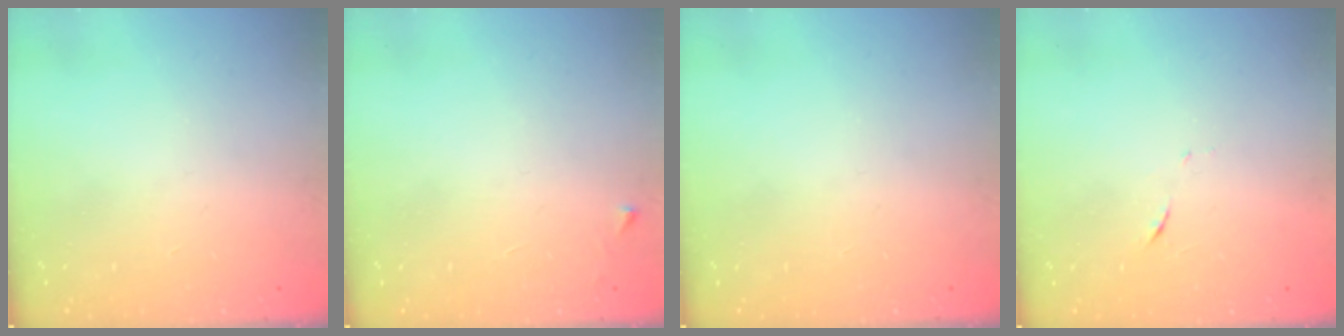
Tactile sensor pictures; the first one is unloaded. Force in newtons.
{"total": 2.6, "press": 2.6, "slide": 0.3}
{"total": 0.0}
{"total": 6.7, "press": 6.6, "slide": 0.6}